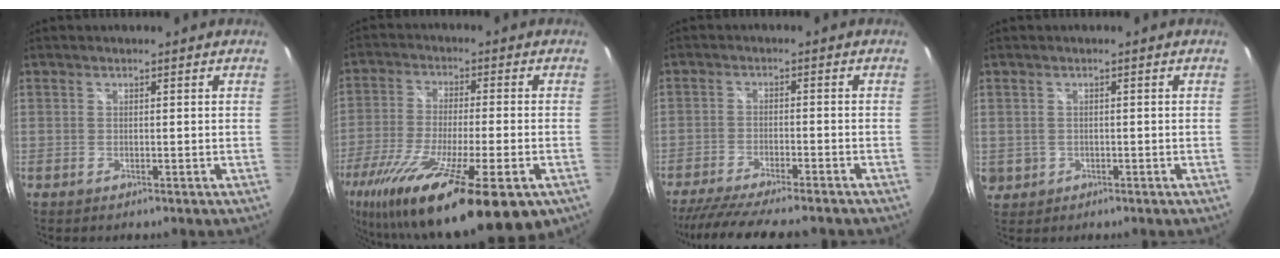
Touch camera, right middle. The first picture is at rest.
{"total": 24.5, "force": [-14.8, 5.2, 18.9], "torque": [-0.348, -0.073, -0.245]}
{"total": 14.8, "force": [-12.8, 1.9, 7.2], "torque": [-0.148, -0.032, -0.200]}
{"total": 4.0, "force": [-0.4, 3.7, 1.4], "torque": [-0.033, -0.001, 0.003]}